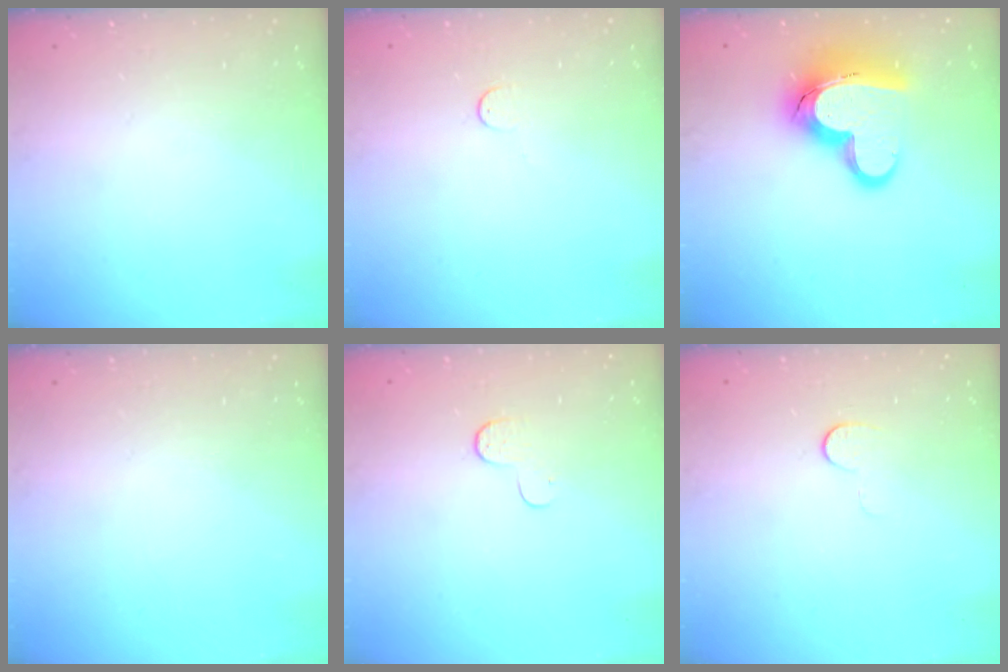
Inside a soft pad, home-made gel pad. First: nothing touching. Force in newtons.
{"total": 3.2, "press": 3.2, "slide": 0.4}
{"total": 21.3, "press": 21.2, "slide": 1.9}
{"total": 0.0}
{"total": 5.0, "press": 5.0, "slide": 0.5}
{"total": 5.0, "press": 5.0, "slide": 0.5}